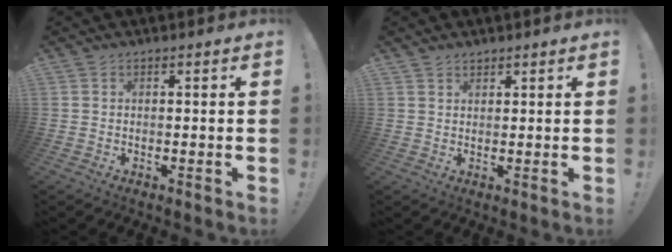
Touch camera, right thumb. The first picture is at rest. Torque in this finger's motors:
{"motor_torque": [-0.33, -0.31, -0.28, -0.18, 0.03]}